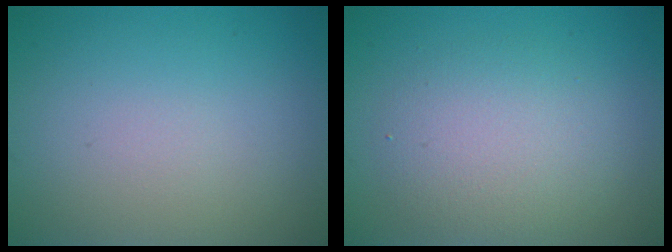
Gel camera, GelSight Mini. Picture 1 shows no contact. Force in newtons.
{"total": 4.2, "press": 4.2, "slide": 0.1}